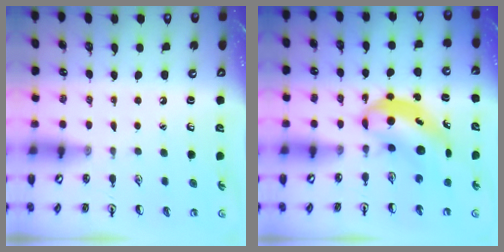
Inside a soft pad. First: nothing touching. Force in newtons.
{"total": 5.1, "press": 4.9, "slide": 1.3}